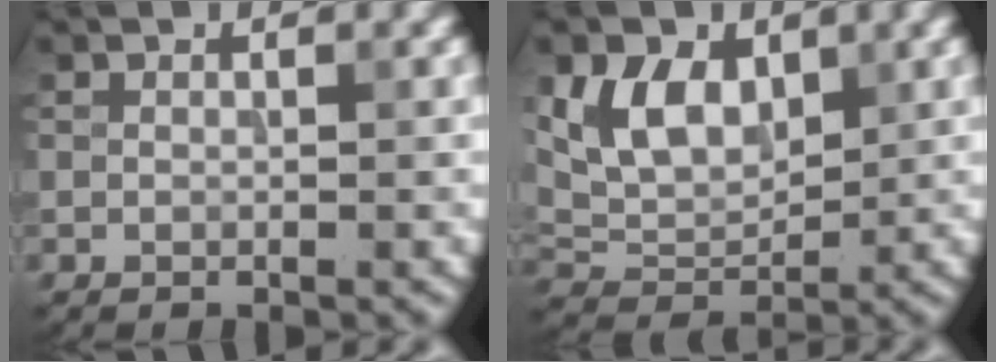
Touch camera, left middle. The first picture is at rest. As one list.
[{"total": 5.7, "force": [2.0, 3.8, 3.8], "torque": [-0.076, -0.004, 0.036]}]